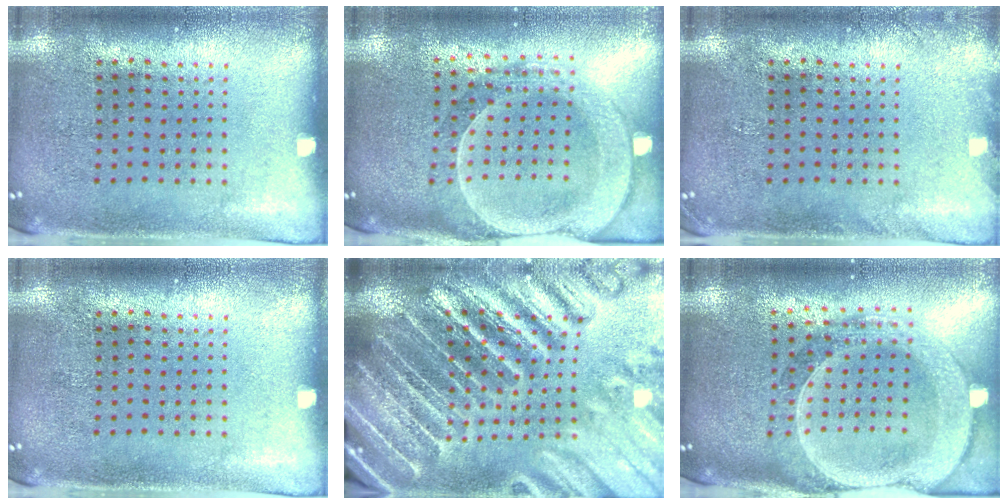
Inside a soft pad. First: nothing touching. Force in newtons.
{"total": 2.4, "press": 2.2, "slide": 1.1}
{"total": 0.9, "press": 0.8, "slide": 0.2}
{"total": 0.0}
{"total": 5.3, "press": 4.6, "slide": 2.5}
{"total": 2.7, "press": 2.4, "slide": 1.2}